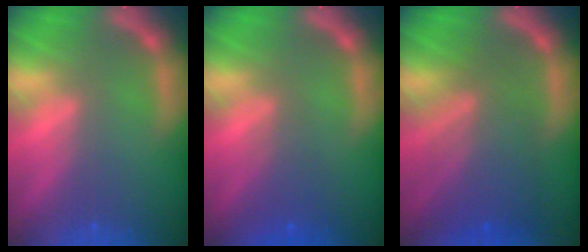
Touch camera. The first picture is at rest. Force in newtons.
{"total": 2.4}
{"total": 7.1}